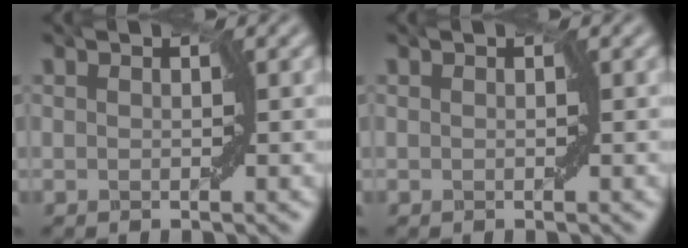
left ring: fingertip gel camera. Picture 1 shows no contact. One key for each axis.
{"total": 0.0}